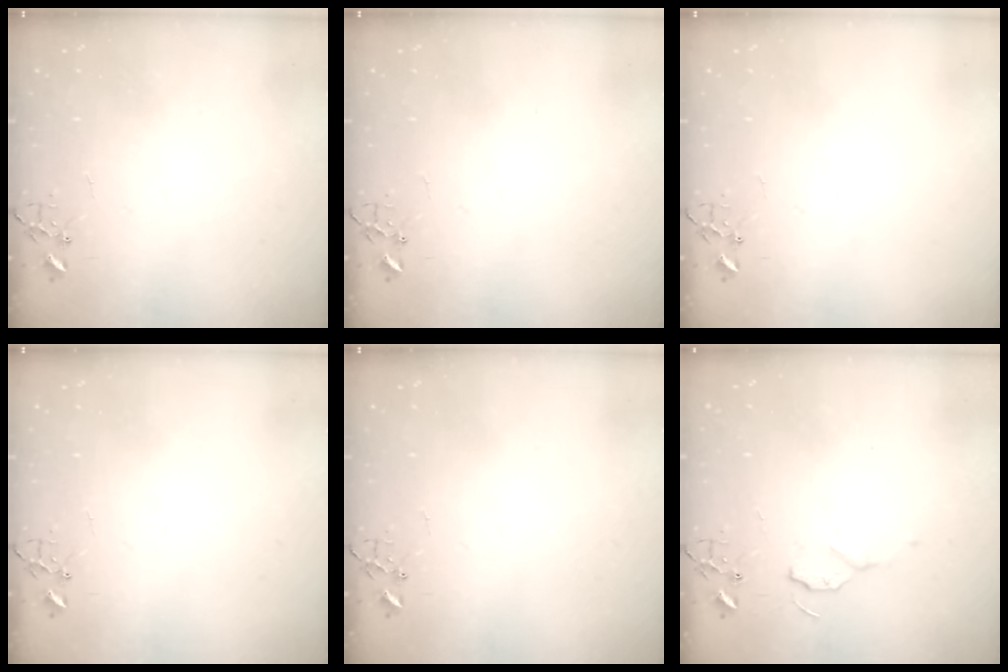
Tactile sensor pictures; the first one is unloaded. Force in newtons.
{"total": 0.0}
{"total": 0.0}
{"total": 0.0}
{"total": 0.0}
{"total": 7.0, "press": 6.9, "slide": 0.8}